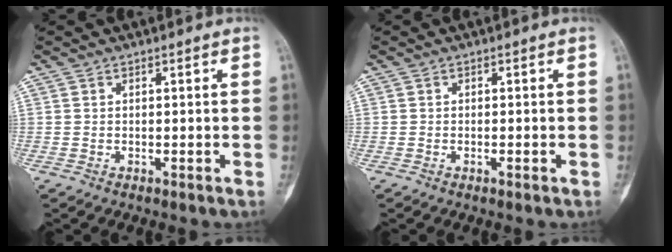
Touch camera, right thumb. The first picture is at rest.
{"total": 0.9, "force": [-0.4, 0.3, 0.8], "torque": [-0.015, 0.002, -0.005]}